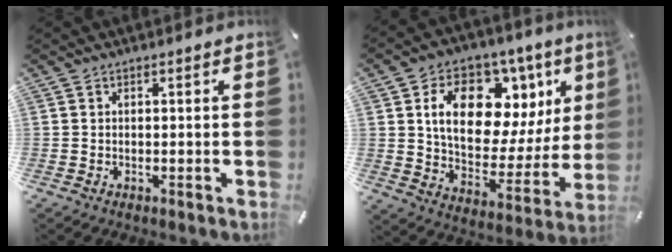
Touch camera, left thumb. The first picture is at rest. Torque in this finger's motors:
{"motor_torque": [1.44, 0.29, 1.96, -0.81, 0.47]}